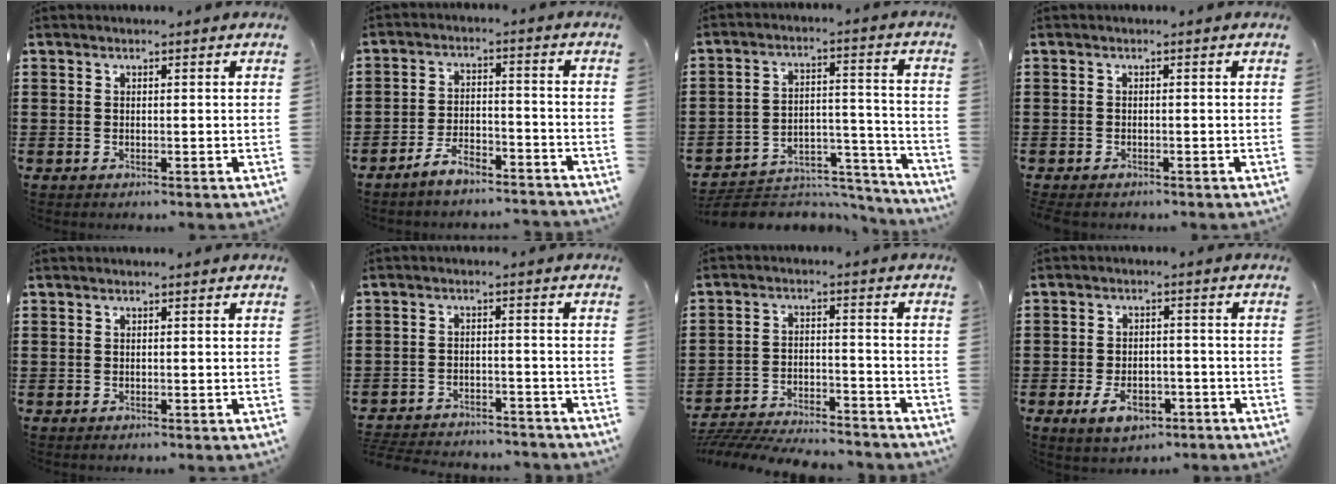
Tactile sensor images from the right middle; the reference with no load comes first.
{"total": 5.2, "force": [-4.8, 0.9, 1.9], "torque": [-0.038, 0.009, -0.095]}
{"total": 5.8, "force": [-5.4, 1.7, 0.9], "torque": [-0.011, 0.016, -0.108]}
{"total": 0.7, "force": [-0.7, 0.2, 0.1], "torque": [-0.005, -0.003, -0.014]}
{"total": 0.0}
{"total": 3.8, "force": [-3.7, 0.4, 0.2], "torque": [-0.013, 0.001, -0.083]}
{"total": 6.0, "force": [-5.9, 0.6, 1.0], "torque": [-0.026, 0.003, -0.121]}
{"total": 5.0, "force": [-3.0, 2.7, 2.9], "torque": [-0.046, 0.004, -0.059]}